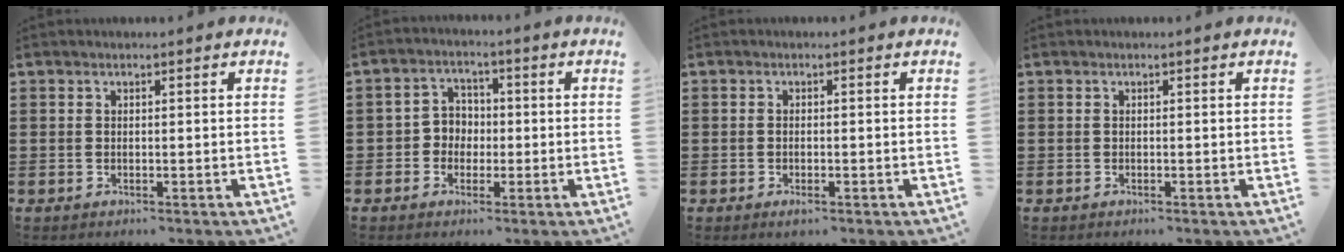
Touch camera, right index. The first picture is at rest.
{"total": 3.6, "force": [-0.9, 3.2, 1.3], "torque": [-0.036, 0.011, -0.023]}
{"total": 0.9, "force": [-0.4, 0.1, 0.8], "torque": [-0.016, -0.008, -0.005]}
{"total": 0.0}